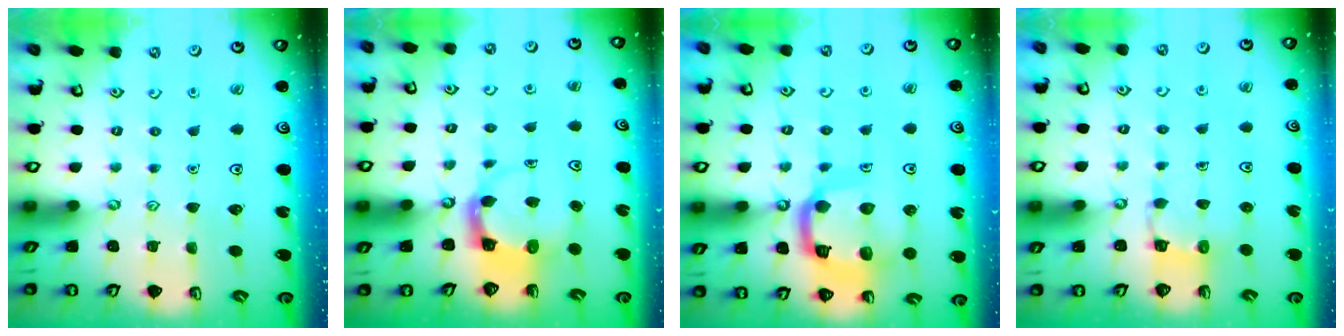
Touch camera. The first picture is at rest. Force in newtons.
{"total": 3.9, "press": 3.9, "slide": 0.4}
{"total": 16.3, "press": 16.2, "slide": 1.8}
{"total": 2.9, "press": 2.9, "slide": 0.3}